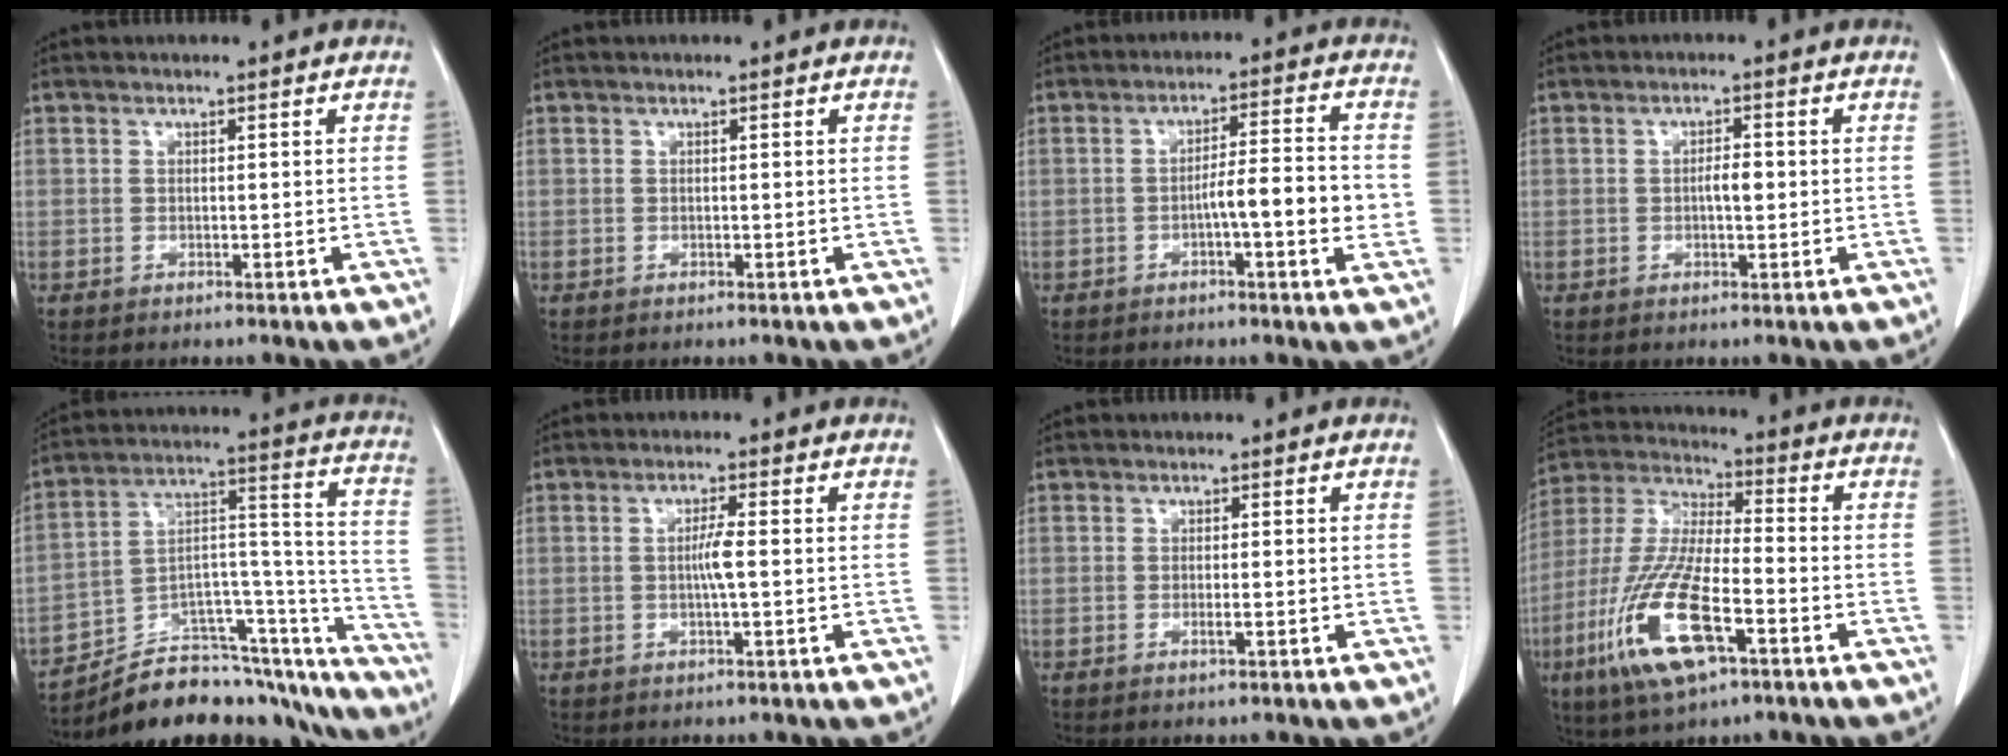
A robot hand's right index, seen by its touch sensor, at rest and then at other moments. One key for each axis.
{"total": 0.0}
{"total": 7.9, "fx": -1.6, "fy": 0.5, "fz": 7.7, "tx": -0.115, "ty": 0.010, "tz": -0.027}
{"total": 2.3, "fx": -0.1, "fy": 0.7, "fz": 2.2, "tx": -0.039, "ty": 0.003, "tz": -0.002}
{"total": 27.3, "fx": -23.5, "fy": 9.0, "fz": 10.4, "tx": -0.111, "ty": 0.051, "tz": -0.336}
{"total": 2.7, "fx": -0.2, "fy": -0.1, "fz": 2.7, "tx": -0.051, "ty": -0.001, "tz": -0.003}
{"total": 0.7, "fx": -0.3, "fy": -0.1, "fz": 0.6, "tx": -0.012, "ty": -0.003, "tz": -0.006}
{"total": 16.3, "fx": -6.9, "fy": 4.3, "fz": 14.1, "tx": -0.305, "ty": -0.017, "tz": -0.125}